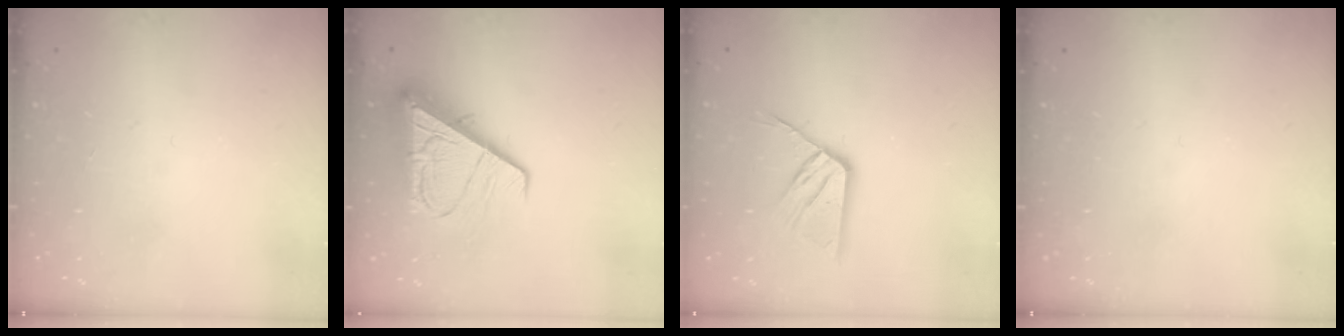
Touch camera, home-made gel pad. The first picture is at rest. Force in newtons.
{"total": 12.3, "press": 12.3, "slide": 1.4}
{"total": 11.8, "press": 11.8, "slide": 1.0}
{"total": 0.0}